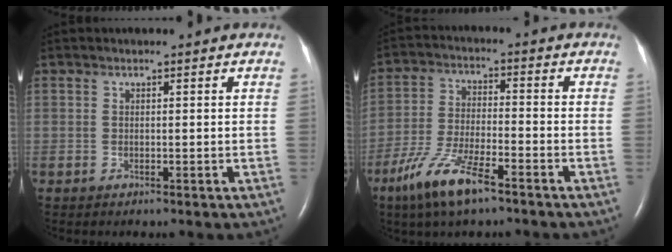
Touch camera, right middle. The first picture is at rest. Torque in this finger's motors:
{"motor_torque": [1.09, -1.05, 0.36, 0.15]}